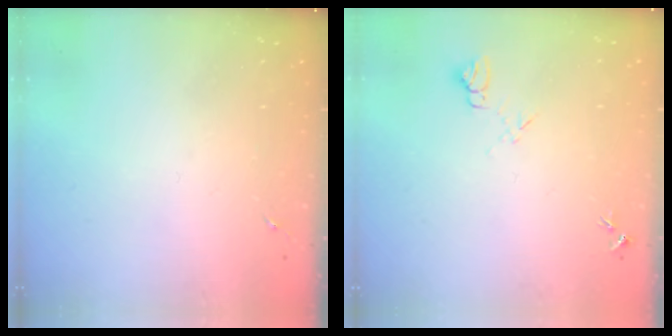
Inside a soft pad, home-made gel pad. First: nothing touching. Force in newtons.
{"total": 7.1, "press": 7.1, "slide": 0.7}